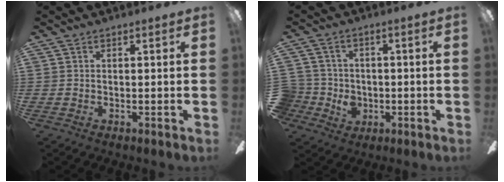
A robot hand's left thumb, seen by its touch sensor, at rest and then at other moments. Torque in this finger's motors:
{"motor_torque": [0.00, 0.01, -0.02, -0.02, 0.00]}